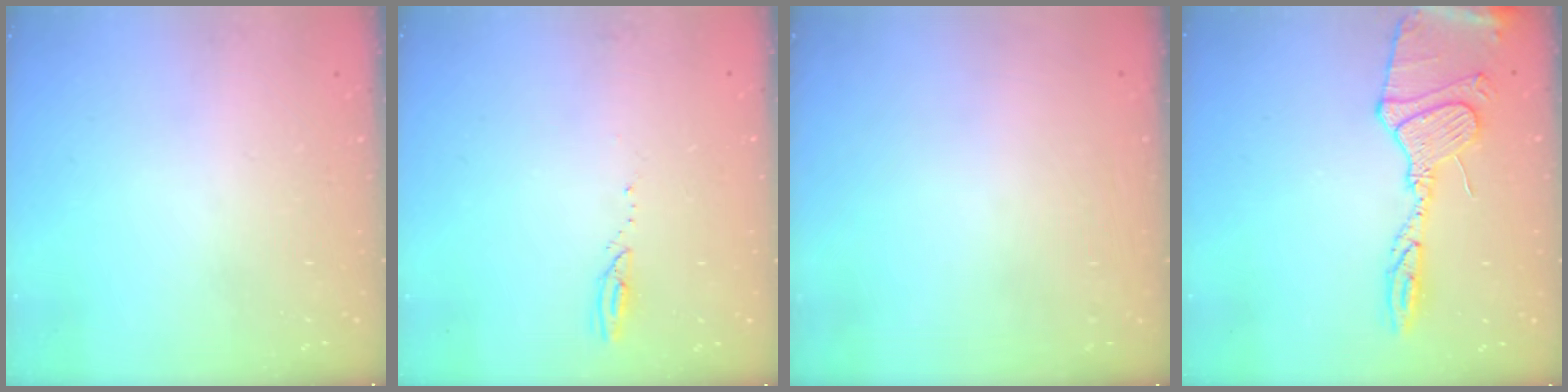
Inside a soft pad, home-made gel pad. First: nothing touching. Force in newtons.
{"total": 2.3, "press": 2.3, "slide": 0.3}
{"total": 0.0}
{"total": 15.2, "press": 15.1, "slide": 1.3}